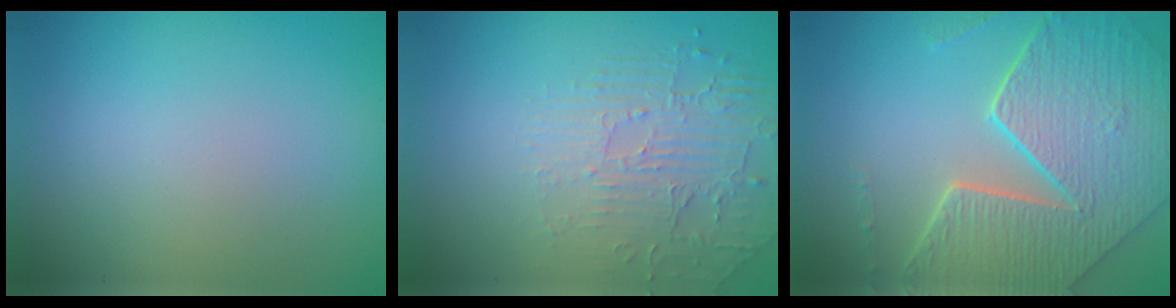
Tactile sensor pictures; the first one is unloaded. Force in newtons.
{"total": 2.2, "press": 1.7, "slide": 1.5}
{"total": 8.5, "press": 6.0, "slide": 6.1}